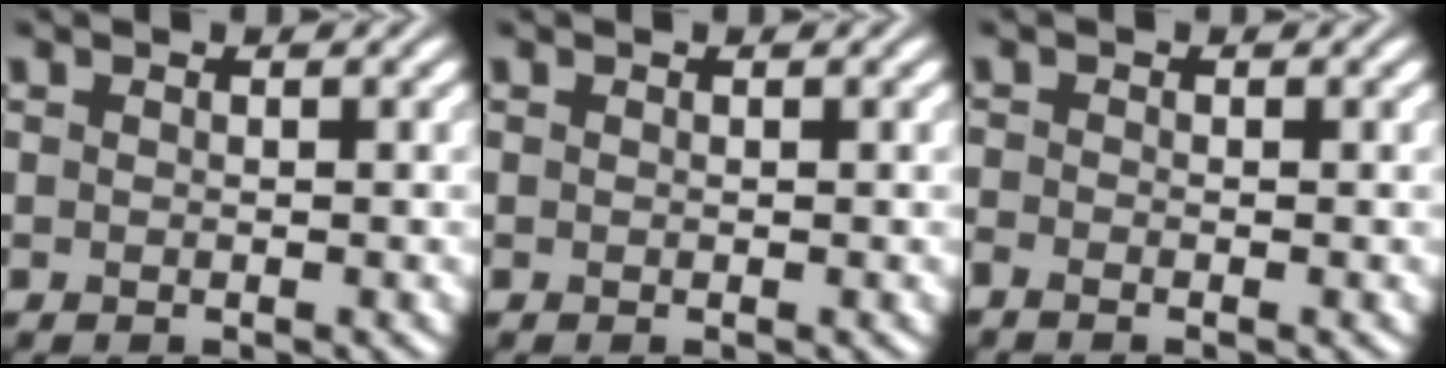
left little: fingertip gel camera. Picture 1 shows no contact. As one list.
[{"total": 0.0}, {"total": 1.0, "force": [-0.8, 0.2, 0.5], "torque": [-0.011, -0.011, -0.021]}]